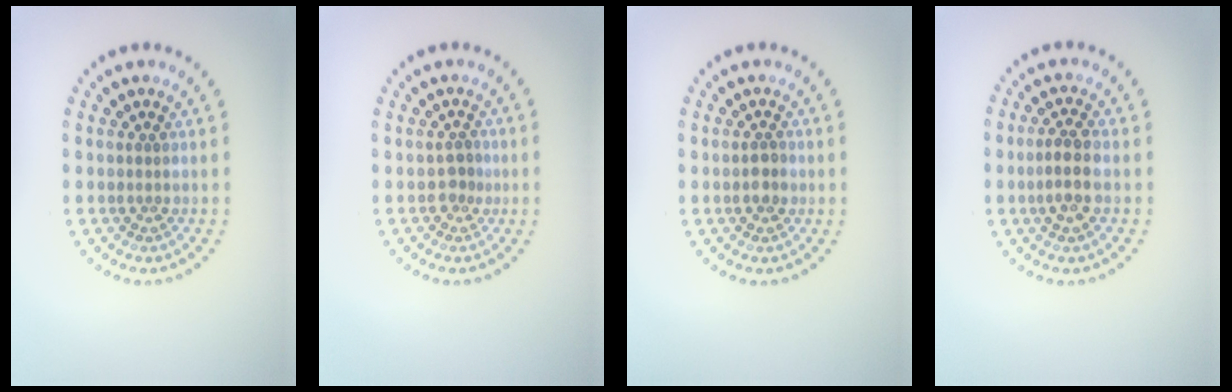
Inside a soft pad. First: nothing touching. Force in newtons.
{"total": 1.1, "press": 0.9, "slide": 0.6}
{"total": 1.3, "press": 1.3, "slide": 0.2}
{"total": 2.4, "press": 2.3, "slide": 0.8}